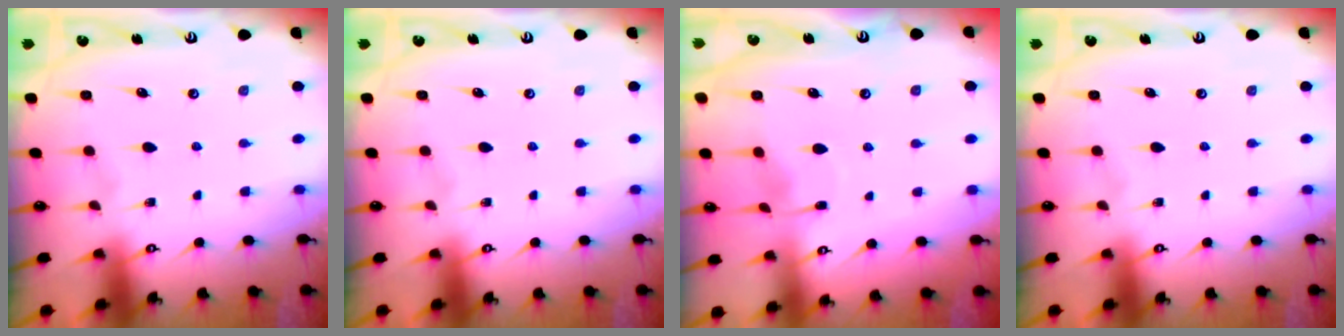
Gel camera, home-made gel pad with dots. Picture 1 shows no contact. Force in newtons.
{"total": 0.0}
{"total": 4.7, "press": 4.7, "slide": 0.3}
{"total": 0.0}